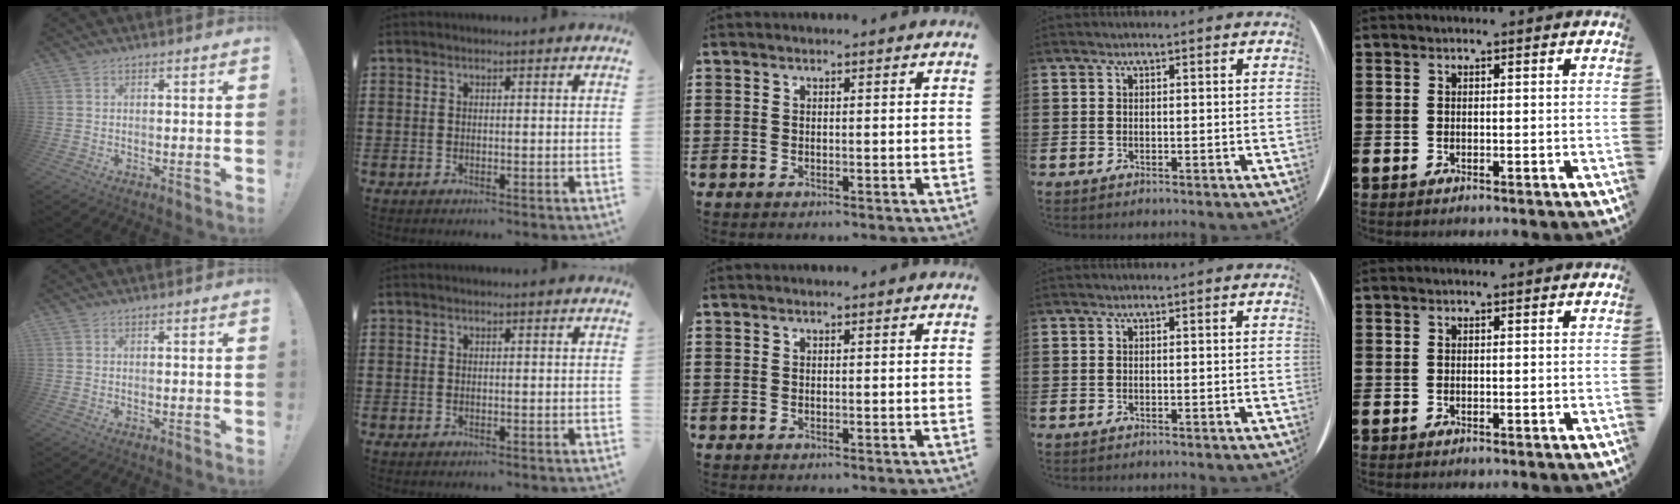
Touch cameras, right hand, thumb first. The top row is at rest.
{}